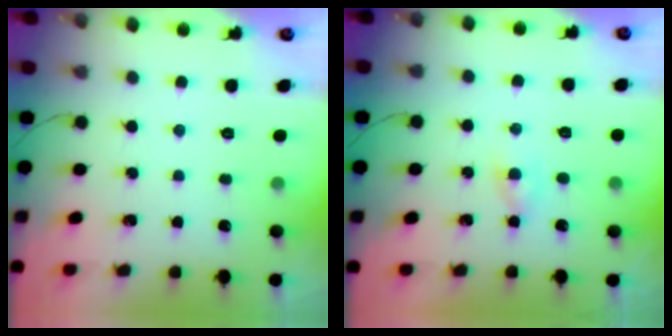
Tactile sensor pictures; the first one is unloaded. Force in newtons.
{"total": 1.6, "press": 1.5, "slide": 0.6}